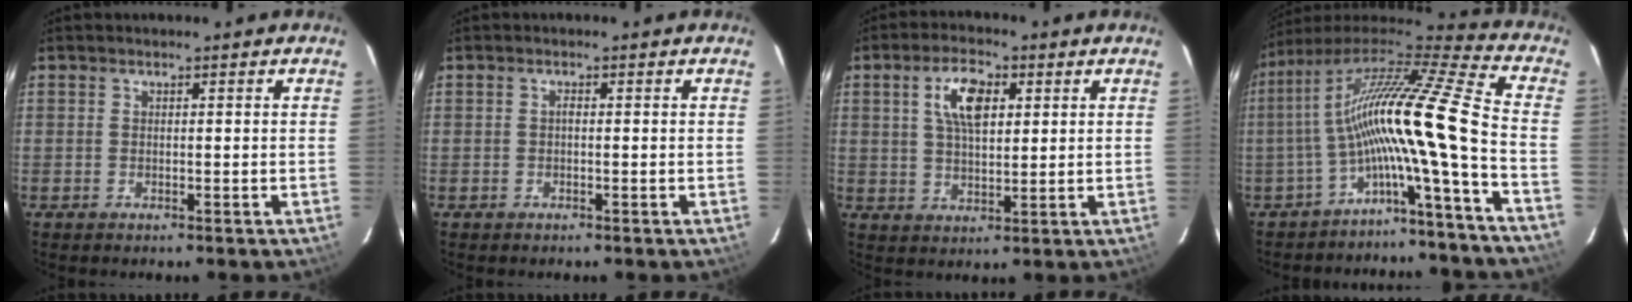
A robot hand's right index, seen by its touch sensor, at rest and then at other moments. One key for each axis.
{"total": 0.5, "fx": -0.2, "fy": 0.3, "fz": 0.4, "tx": -0.006, "ty": 0.004, "tz": -0.005}
{"total": 7.7, "fx": 2.6, "fy": 3.6, "fz": 6.3, "tx": -0.116, "ty": 0.015, "tz": 0.049}
{"total": 16.0, "fx": -4.9, "fy": -1.5, "fz": 15.1, "tx": -0.239, "ty": -0.011, "tz": -0.095}